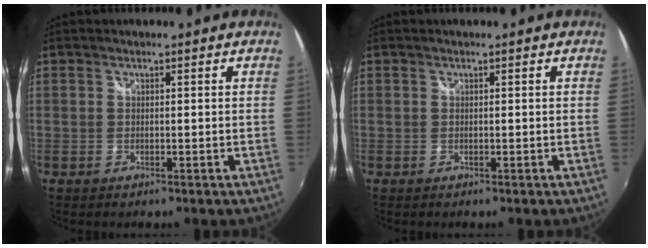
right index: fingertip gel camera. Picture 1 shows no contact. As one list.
[{"total": 0.0}]